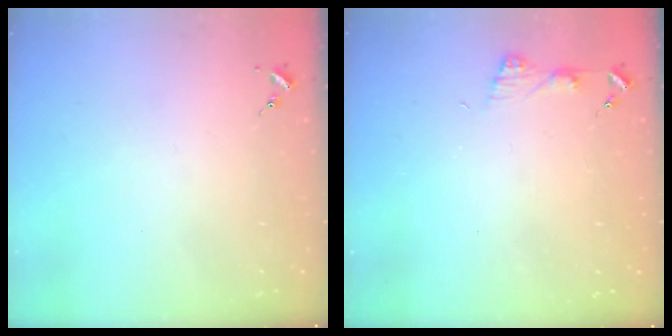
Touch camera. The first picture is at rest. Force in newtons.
{"total": 5.4, "press": 5.4, "slide": 0.3}